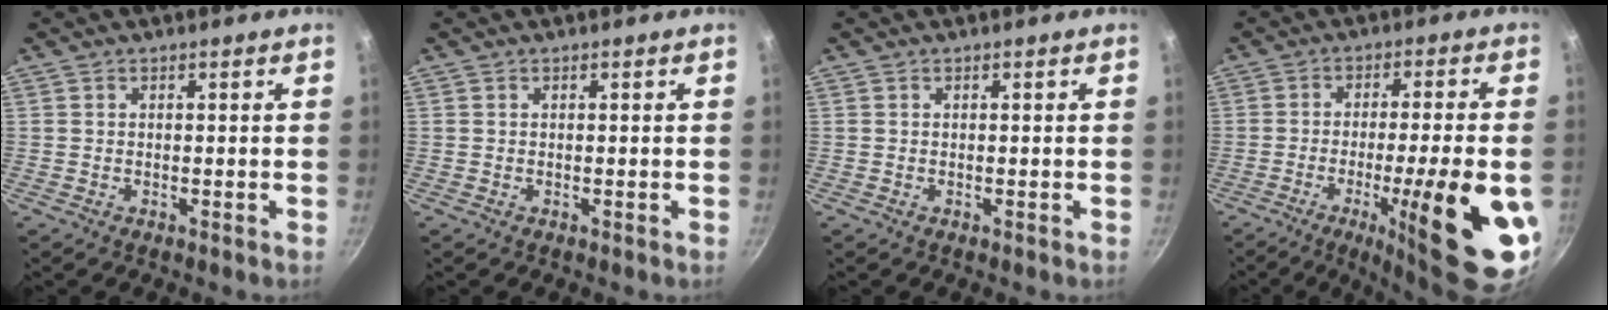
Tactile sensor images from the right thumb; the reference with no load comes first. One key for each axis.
{"total": 0.0}
{"total": 0.0}
{"total": 20.7, "fx": -6.3, "fy": 4.0, "fz": 19.3, "tx": -0.252, "ty": 0.010, "tz": -0.085}